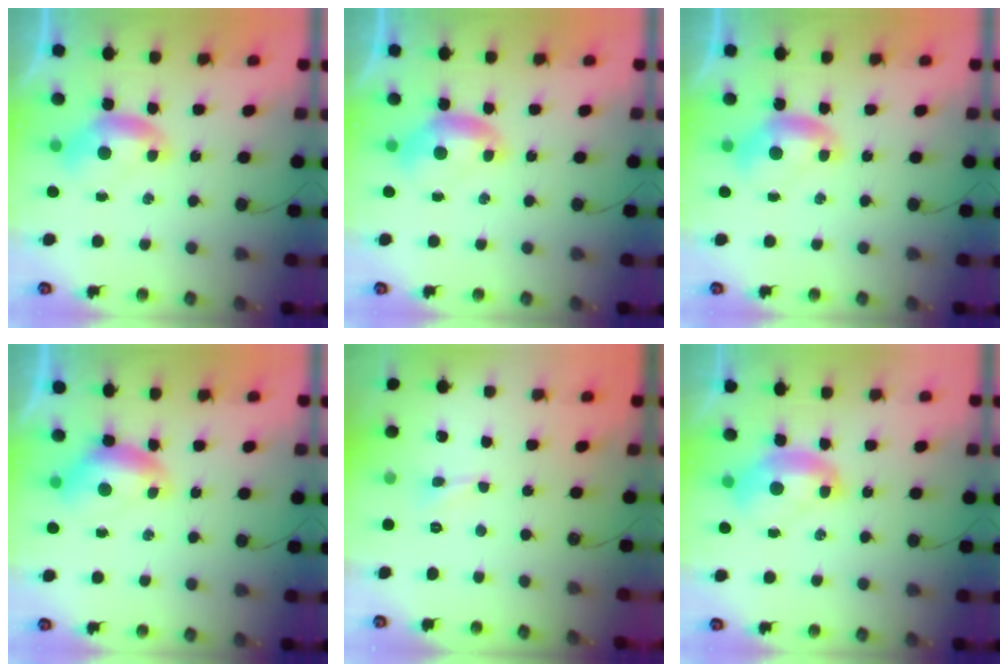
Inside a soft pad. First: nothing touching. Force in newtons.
{"total": 0.0}
{"total": 0.0}
{"total": 0.0}
{"total": 1.5, "press": 1.4, "slide": 0.5}
{"total": 2.5, "press": 2.5, "slide": 0.3}